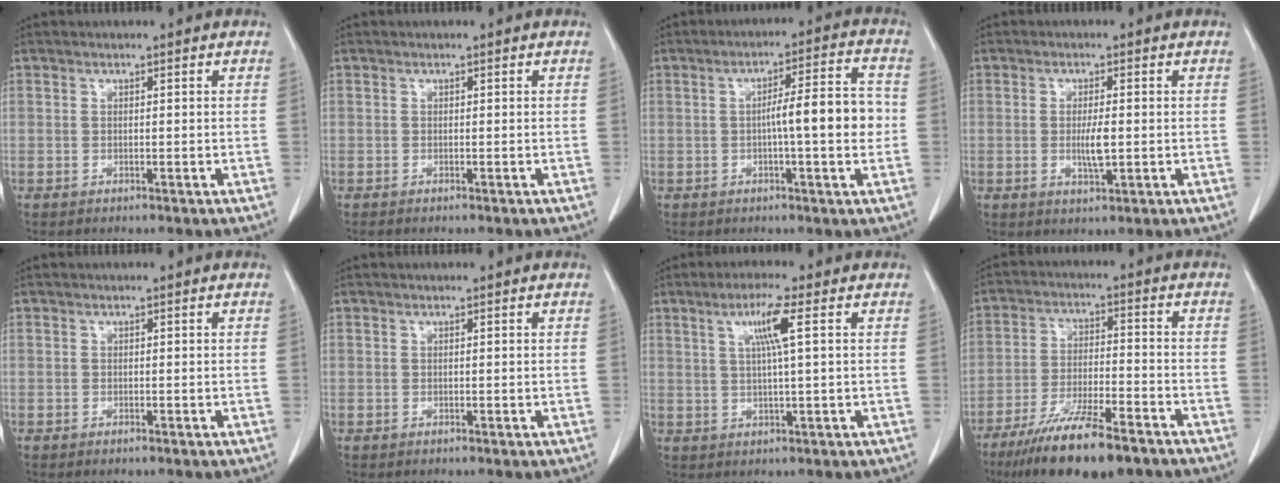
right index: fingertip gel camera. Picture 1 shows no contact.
{"total": 0.6, "force": [-0.5, 0.1, 0.3], "torque": [-0.009, -0.002, -0.008]}
{"total": 8.9, "force": [-0.7, 0.8, 8.9], "torque": [-0.128, 0.017, -0.014]}
{"total": 3.8, "force": [-0.3, 0.8, 3.7], "torque": [-0.070, -0.004, -0.003]}
{"total": 0.6, "force": [-0.4, 0.2, 0.3], "torque": [-0.010, -0.002, -0.005]}
{"total": 0.0}
{"total": 5.4, "force": [1.8, -0.5, 5.1], "torque": [-0.092, 0.003, 0.032]}
{"total": 15.2, "force": [-10.9, 3.0, 10.2], "torque": [-0.177, -0.030, -0.184]}